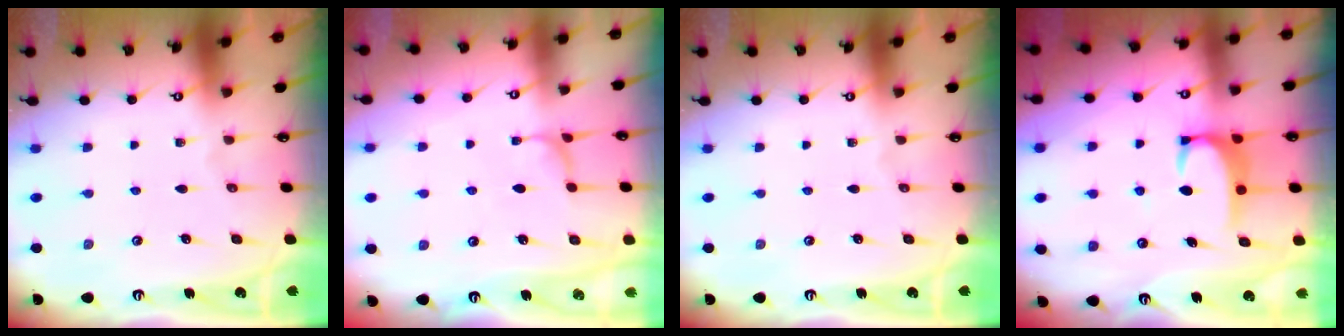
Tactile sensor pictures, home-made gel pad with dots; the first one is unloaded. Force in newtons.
{"total": 2.1, "press": 2.0, "slide": 0.3}
{"total": 0.0}
{"total": 2.8, "press": 2.8, "slide": 0.3}